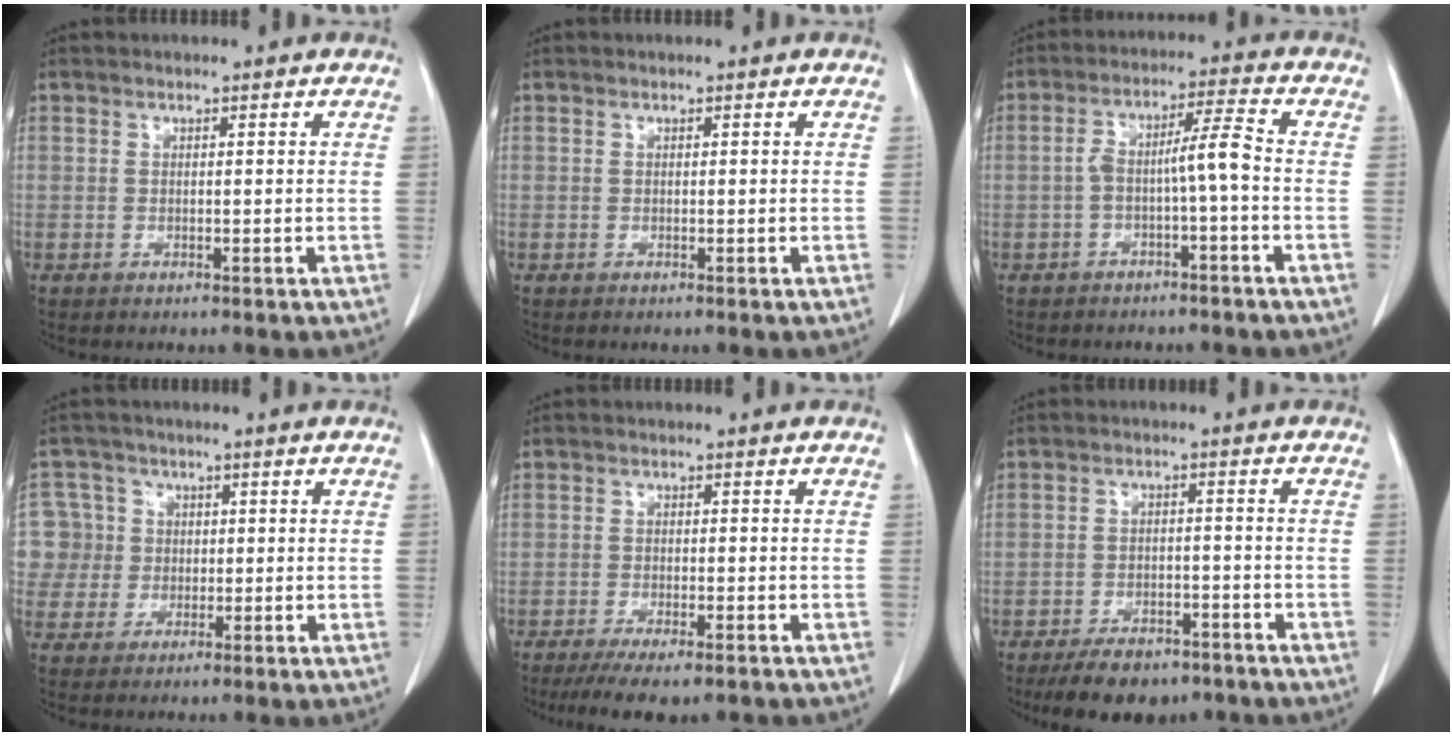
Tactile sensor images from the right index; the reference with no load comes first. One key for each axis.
{"total": 0.0}
{"total": 5.6, "fx": -1.4, "fy": 0.0, "fz": 5.4, "tx": -0.100, "ty": 0.030, "tz": -0.016}
{"total": 7.0, "fx": 0.7, "fy": 6.9, "fz": -0.1, "tx": 0.002, "ty": 0.032, "tz": 0.024}
{"total": 7.9, "fx": -6.1, "fy": 2.0, "fz": 4.7, "tx": -0.068, "ty": -0.013, "tz": -0.093}
{"total": 8.4, "fx": -6.3, "fy": 4.0, "fz": 3.7, "tx": -0.058, "ty": 0.001, "tz": -0.098}